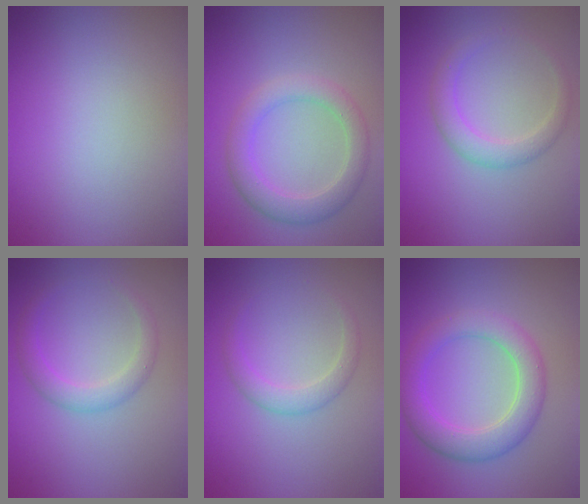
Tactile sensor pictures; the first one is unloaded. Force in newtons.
{"total": 3.7, "press": 3.7, "slide": 0.1}
{"total": 2.7, "press": 2.6, "slide": 0.2}
{"total": 2.3, "press": 2.3, "slide": 0.1}
{"total": 2.0, "press": 2.0, "slide": 0.1}
{"total": 4.8, "press": 4.8, "slide": 0.0}